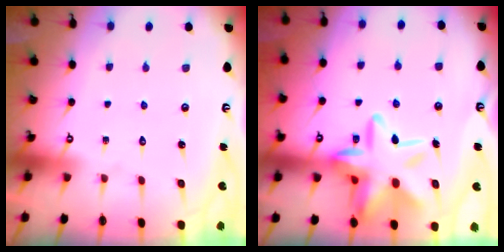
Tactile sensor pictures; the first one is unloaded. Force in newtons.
{"total": 18.7, "press": 18.7, "slide": 1.6}